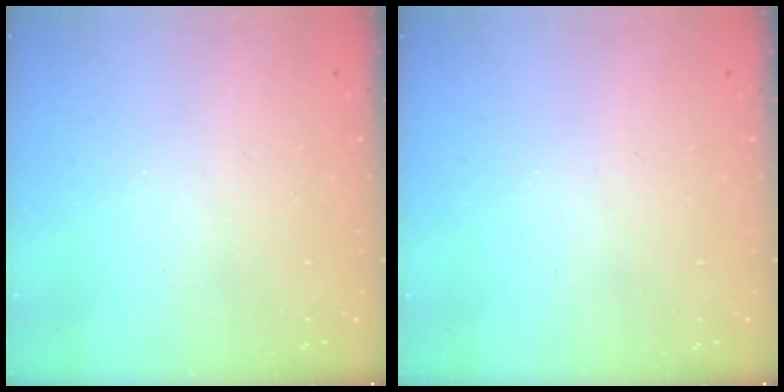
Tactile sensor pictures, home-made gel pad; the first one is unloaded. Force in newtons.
{"total": 0.0}